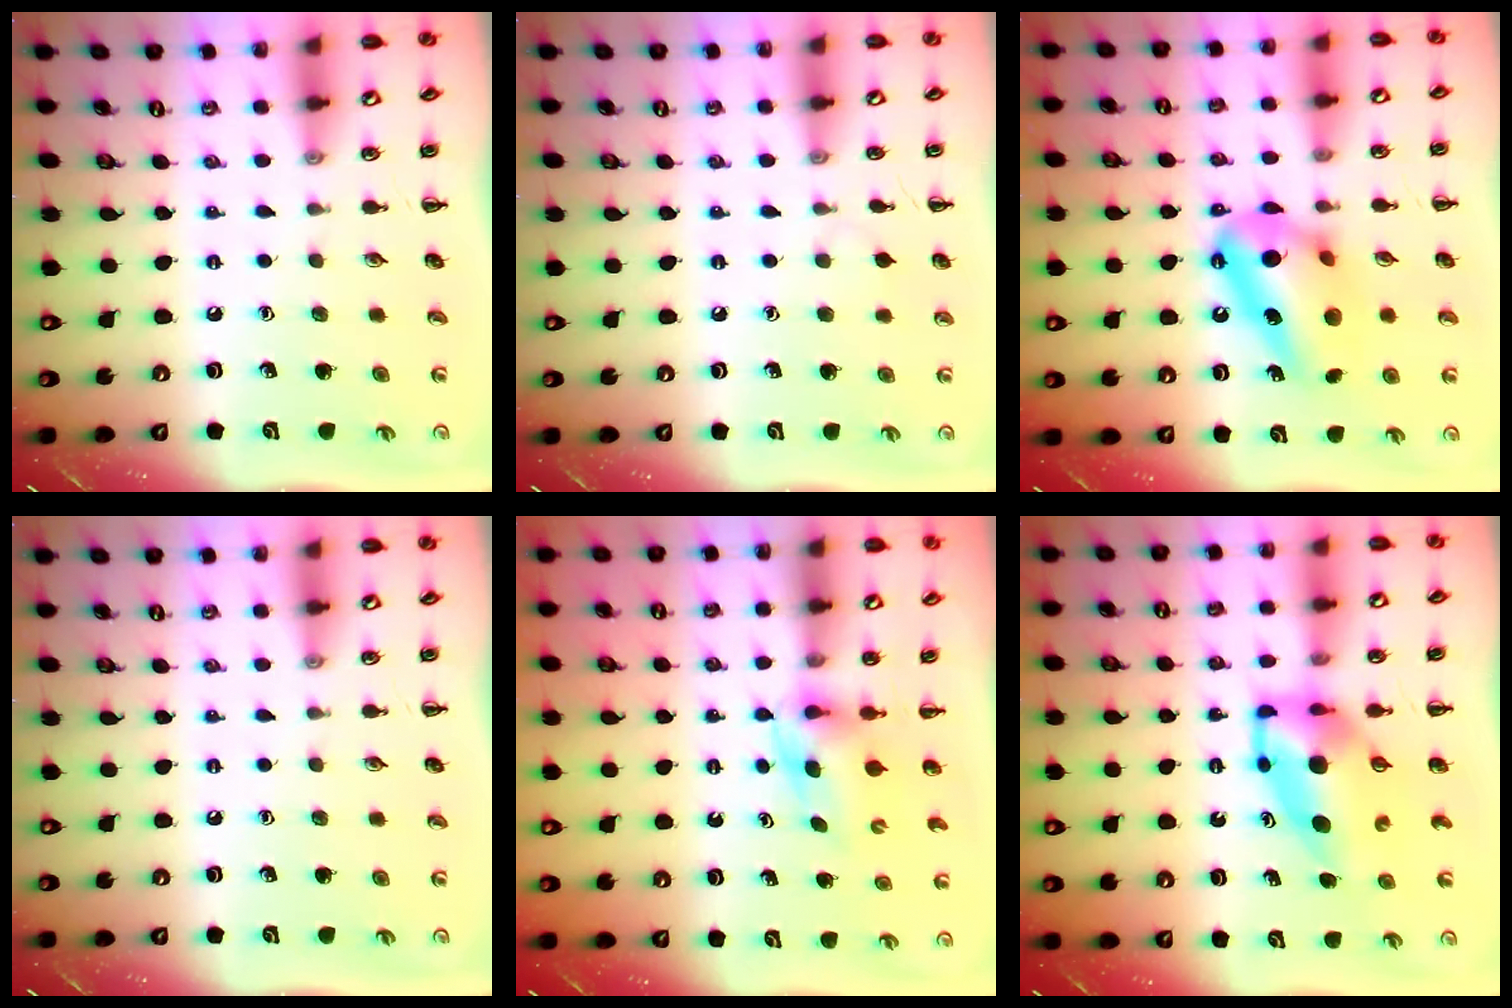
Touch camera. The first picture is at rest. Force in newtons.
{"total": 4.3, "press": 4.1, "slide": 1.4}
{"total": 15.0, "press": 14.9, "slide": 0.3}
{"total": 0.0}
{"total": 4.0, "press": 3.9, "slide": 0.7}
{"total": 6.9, "press": 6.7, "slide": 1.5}